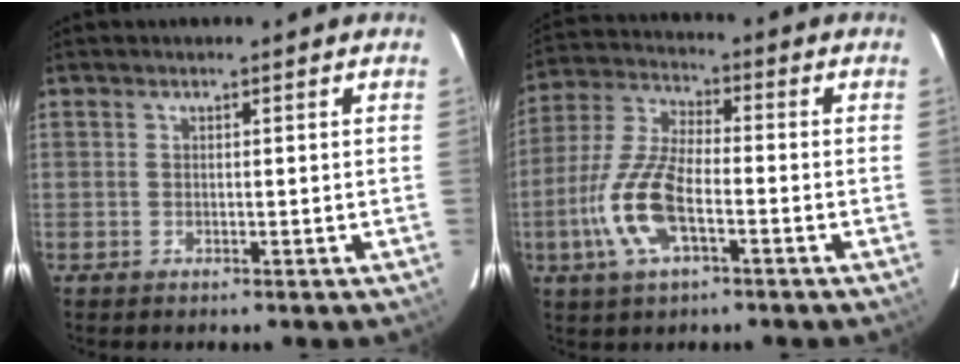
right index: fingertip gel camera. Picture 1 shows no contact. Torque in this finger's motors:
{"motor_torque": [1.66, -0.48, 0.90, 0.13]}